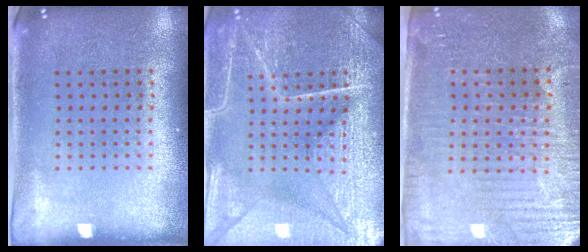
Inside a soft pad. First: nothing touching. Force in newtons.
{"total": 7.2, "press": 7.1, "slide": 0.8}
{"total": 3.7, "press": 3.5, "slide": 1.2}